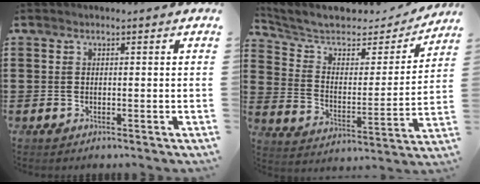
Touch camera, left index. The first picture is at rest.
{"total": 6.8, "force": [5.7, 2.4, 2.7], "torque": [-0.084, -0.036, 0.096]}